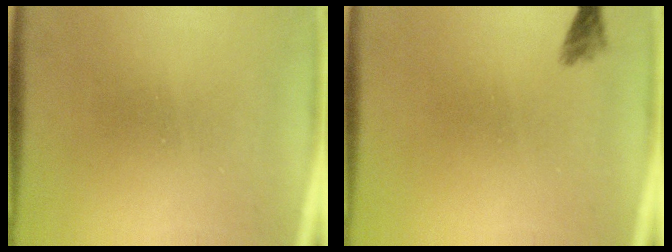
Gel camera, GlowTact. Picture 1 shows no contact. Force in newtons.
{"total": 1.6}